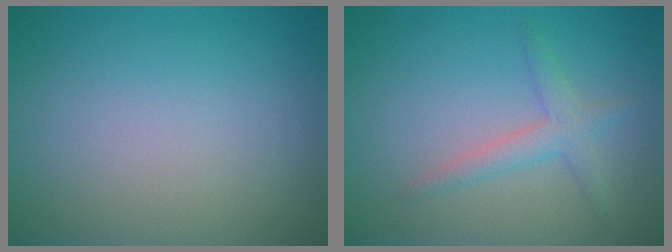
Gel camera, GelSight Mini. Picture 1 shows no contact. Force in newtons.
{"total": 2.1, "press": 2.1, "slide": 0.2}